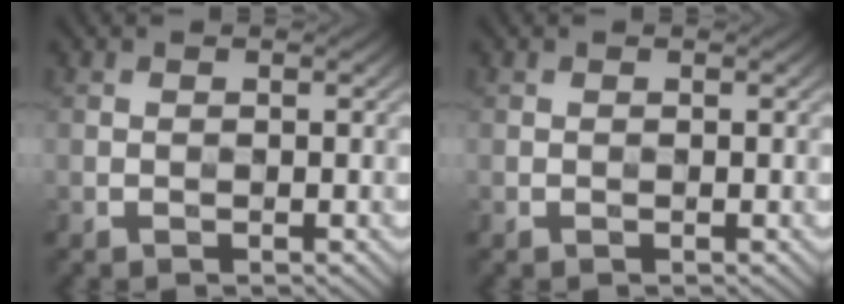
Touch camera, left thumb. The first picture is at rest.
{"total": 0.0}